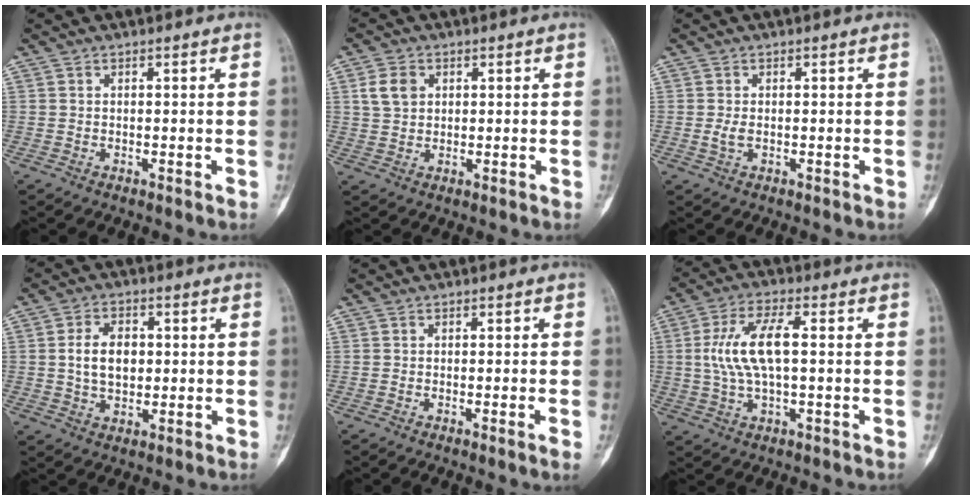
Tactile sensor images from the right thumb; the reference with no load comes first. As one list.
[{"total": 4.8, "force": [1.6, 3.7, 2.7], "torque": [-0.038, 0.000, 0.033]}, {"total": 1.6, "force": [-0.2, 0.8, 1.3], "torque": [-0.032, -0.003, -0.002]}, {"total": 7.2, "force": [0.6, 4.9, 5.3], "torque": [-0.080, 0.004, 0.011]}, {"total": 1.3, "force": [-0.5, -0.3, 1.1], "torque": [-0.018, -0.003, -0.006]}, {"total": 10.7, "force": [0.8, 4.1, 9.8], "torque": [-0.209, 0.017, 0.016]}]